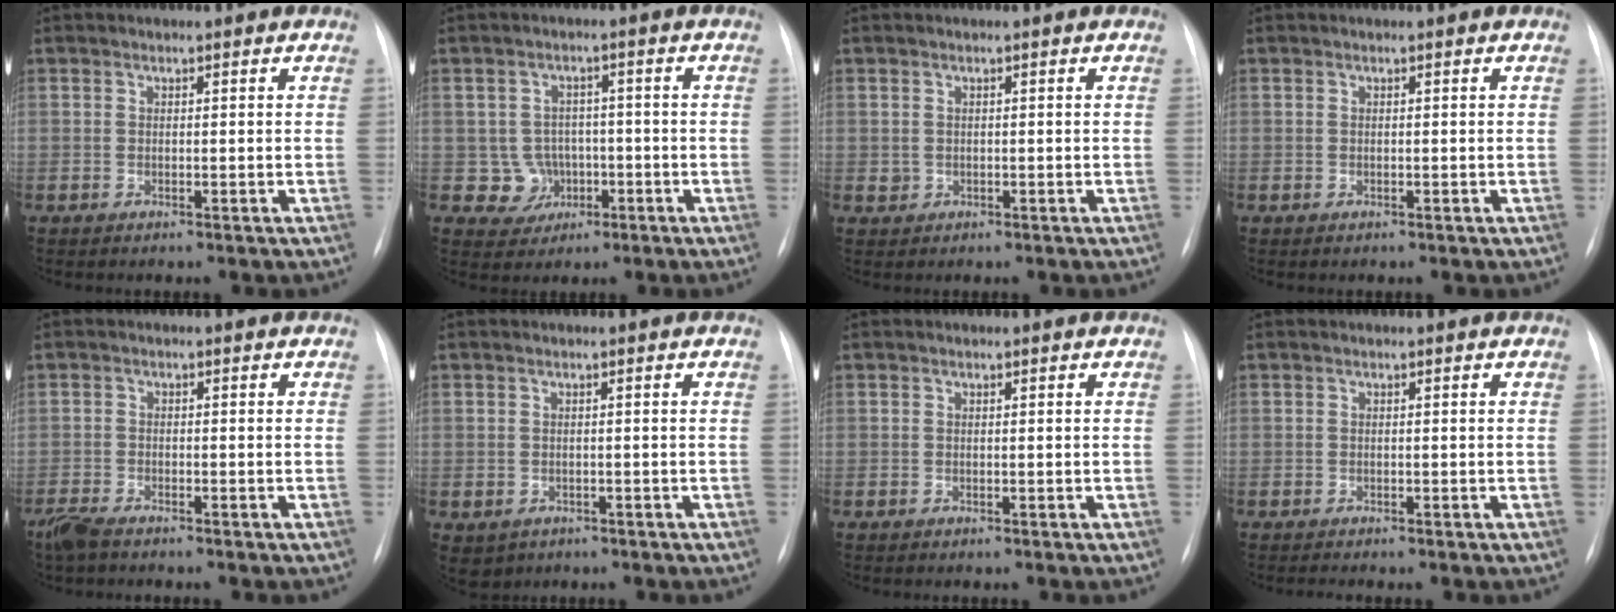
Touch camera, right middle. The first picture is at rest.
{"total": 4.4, "force": [-1.0, 4.2, 0.4], "torque": [0.004, 0.011, -0.008]}
{"total": 1.0, "force": [0.0, 1.0, 0.2], "torque": [-0.003, 0.002, 0.002]}
{"total": 0.0}
{"total": 3.6, "force": [-3.0, 0.8, 1.8], "torque": [-0.043, -0.010, -0.054]}
{"total": 3.0, "force": [-1.5, 2.5, 0.8], "torque": [-0.009, -0.001, -0.012]}
{"total": 0.0}
{"total": 0.6, "force": [-0.3, -0.4, 0.2], "torque": [-0.006, -0.003, -0.008]}